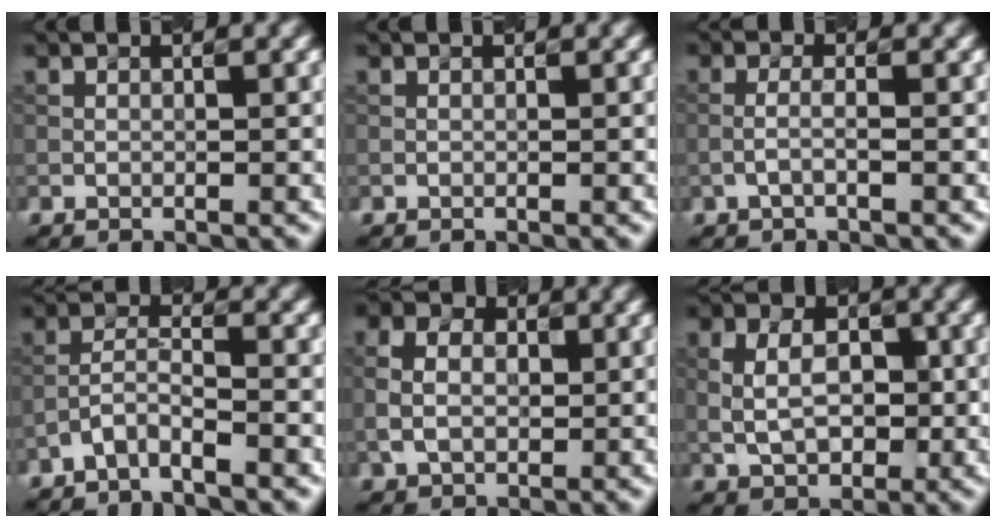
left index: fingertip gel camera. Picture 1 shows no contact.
{"total": 0.0}
{"total": 1.1, "force": [-0.6, 0.1, 0.9], "torque": [-0.024, 0.010, -0.015]}
{"total": 2.6, "force": [-2.0, 0.6, 1.5], "torque": [-0.038, 0.012, -0.043]}
{"total": 3.8, "force": [0.4, 3.1, 2.2], "torque": [-0.049, 0.007, 0.004]}
{"total": 5.2, "force": [0.5, 3.8, 3.5], "torque": [-0.051, 0.005, 0.006]}